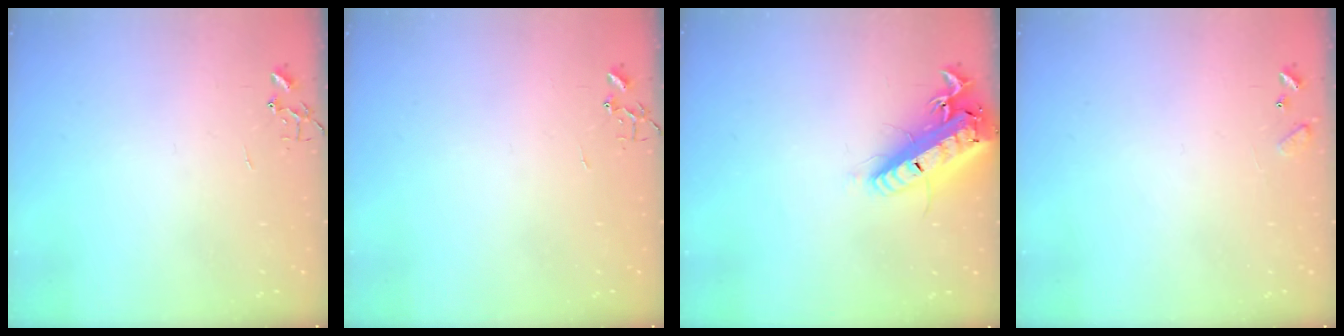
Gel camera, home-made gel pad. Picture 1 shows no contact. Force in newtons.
{"total": 0.0}
{"total": 20.0, "press": 19.7, "slide": 4.0}
{"total": 6.4, "press": 6.4, "slide": 0.5}